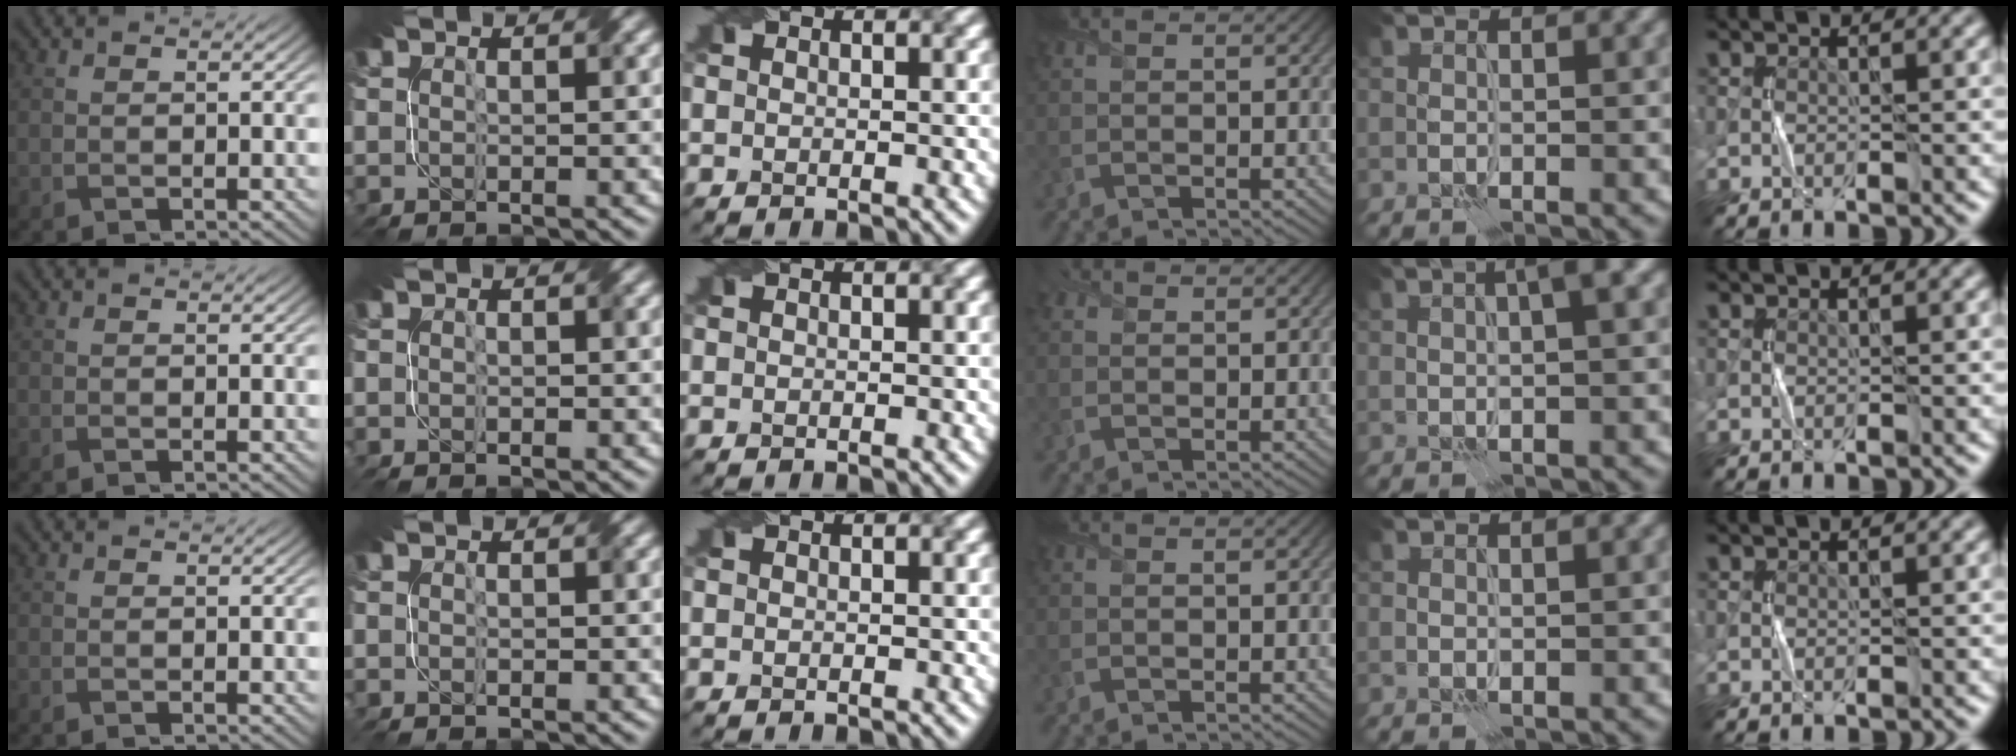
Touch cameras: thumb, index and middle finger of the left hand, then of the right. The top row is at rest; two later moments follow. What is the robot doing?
{"motion": "fold", "object": "napkin"}